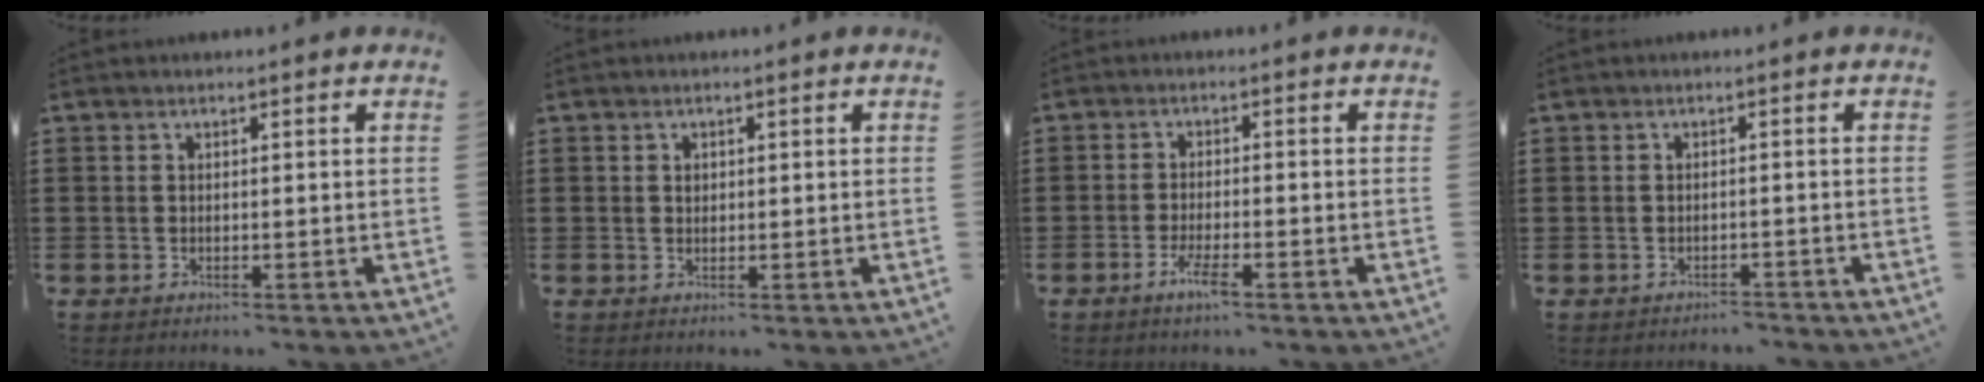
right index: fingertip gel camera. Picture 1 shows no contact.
{"total": 0.9, "force": [0.3, 0.7, 0.4], "torque": [-0.011, 0.003, 0.006]}
{"total": 3.3, "force": [-2.0, 0.4, 2.6], "torque": [-0.057, -0.006, -0.038]}
{"total": 1.4, "force": [-1.3, 0.3, -0.1], "torque": [-0.004, 0.004, -0.031]}